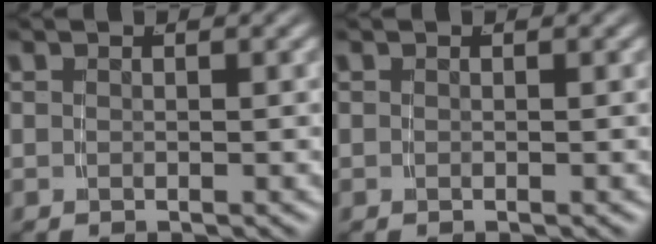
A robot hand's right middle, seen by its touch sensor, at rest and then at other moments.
{"total": 0.0}